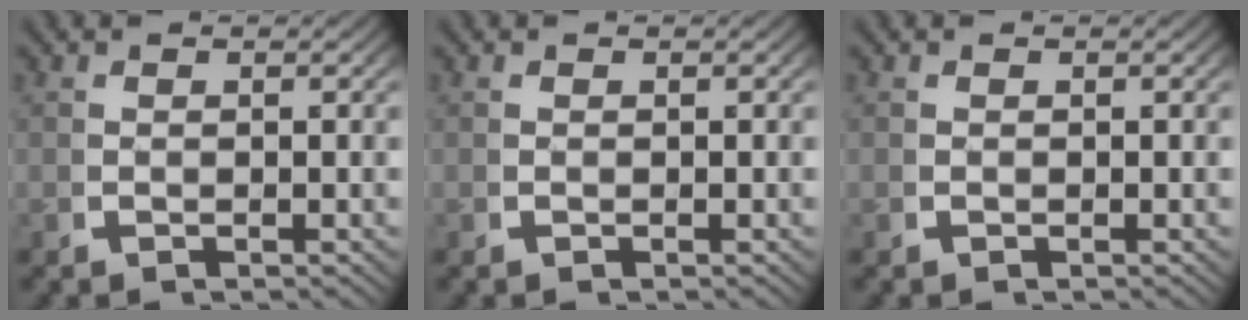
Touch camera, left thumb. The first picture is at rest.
{"total": 0.0}
{"total": 0.0}